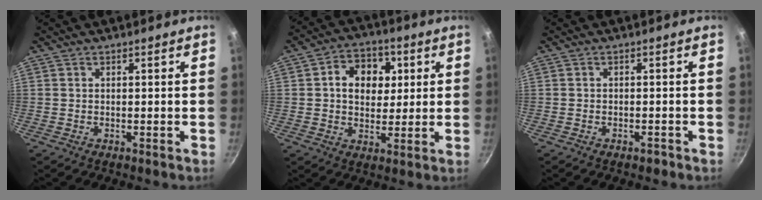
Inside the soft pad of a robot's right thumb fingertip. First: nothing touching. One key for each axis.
{"total": 10.4, "fx": 2.3, "fy": 8.1, "fz": 6.1, "tx": -0.055, "ty": -0.001, "tz": 0.027}
{"total": 1.3, "fx": -0.9, "fy": 0.7, "fz": 0.6, "tx": -0.010, "ty": 0.011, "tz": -0.009}